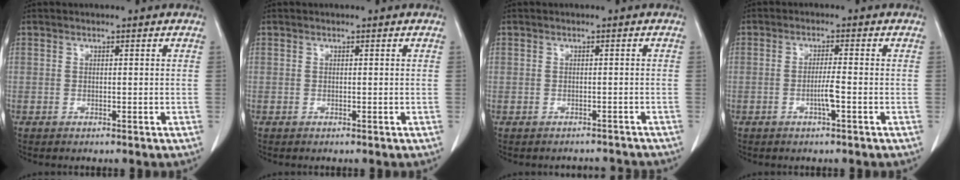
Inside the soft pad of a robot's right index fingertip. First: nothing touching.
{"total": 0.0}
{"total": 3.4, "force": [-2.9, 1.7, -0.5], "torque": [0.007, 0.011, -0.040]}
{"total": 2.8, "force": [-0.9, -0.2, 2.6], "torque": [-0.047, -0.001, -0.016]}